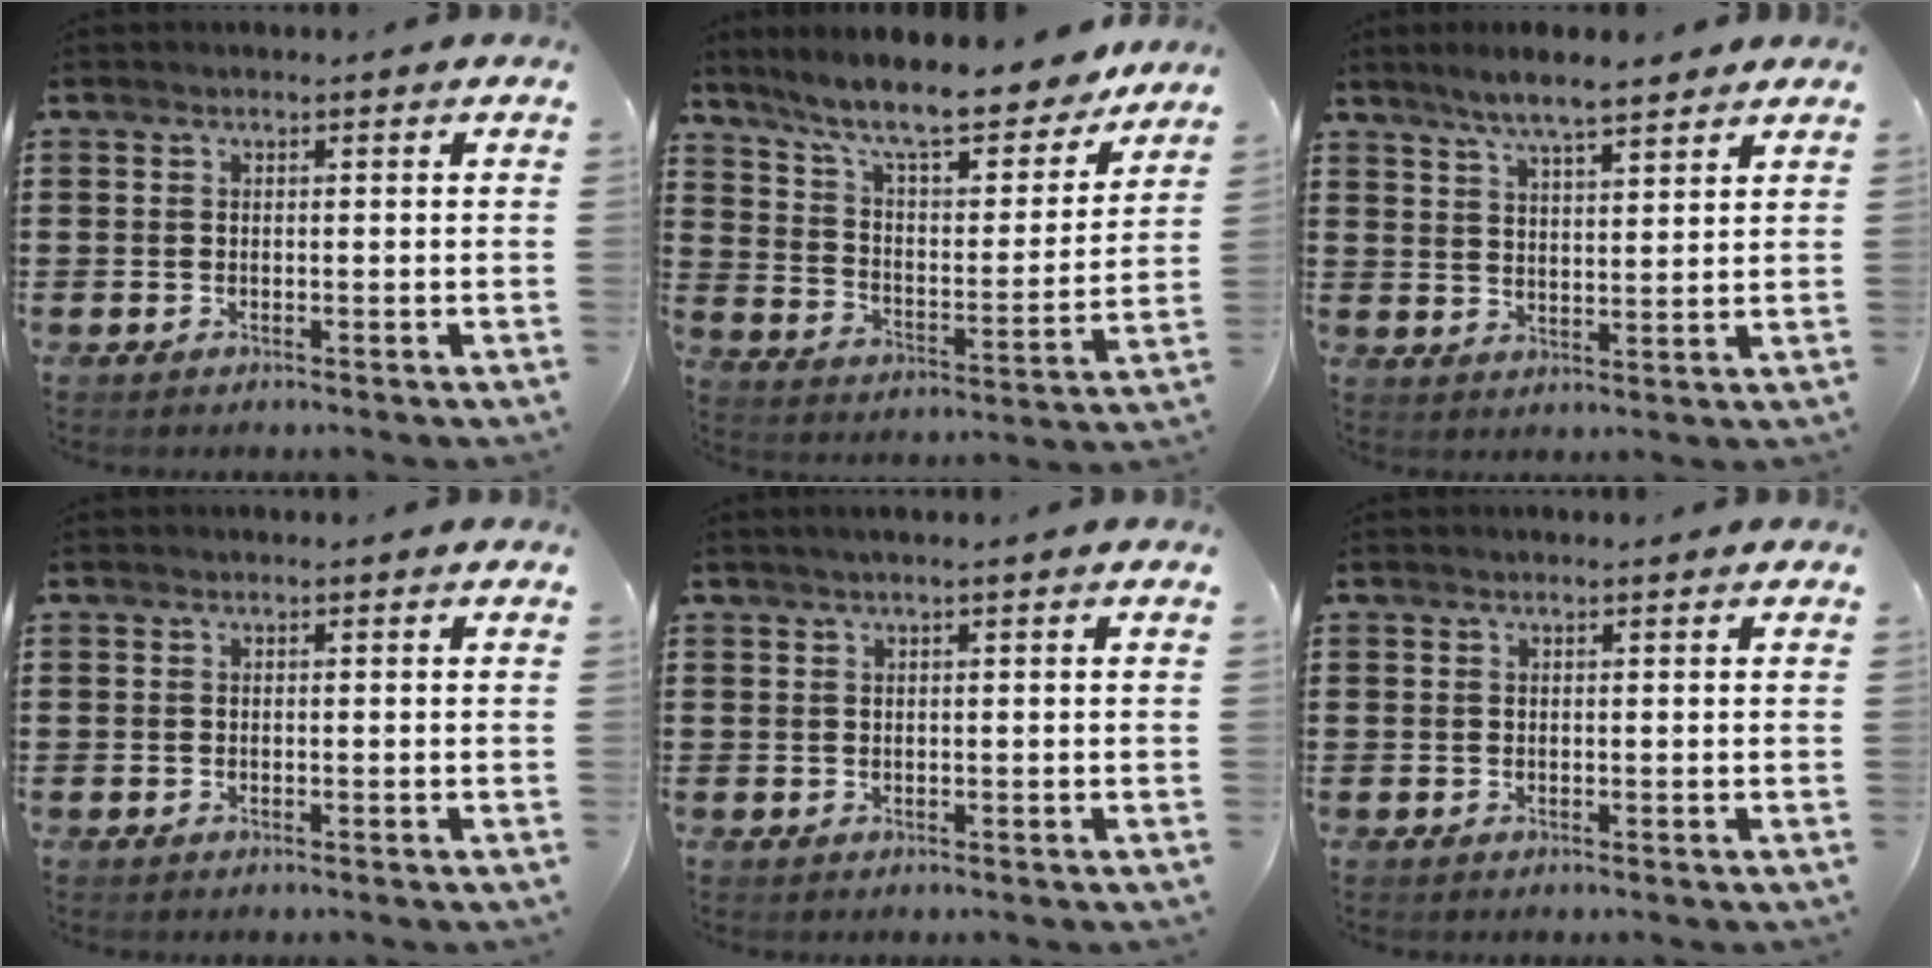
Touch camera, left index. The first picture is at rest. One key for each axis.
{"total": 11.1, "fx": 9.5, "fy": 1.3, "fz": 5.6, "tx": -0.138, "ty": -0.058, "tz": 0.160}
{"total": 5.8, "fx": 5.0, "fy": 0.7, "fz": 2.8, "tx": -0.069, "ty": -0.007, "tz": 0.090}
{"total": 0.0}
{"total": 1.0, "fx": 0.4, "fy": -0.1, "fz": 0.9, "tx": -0.013, "ty": -0.002, "tz": 0.008}
{"total": 0.0}